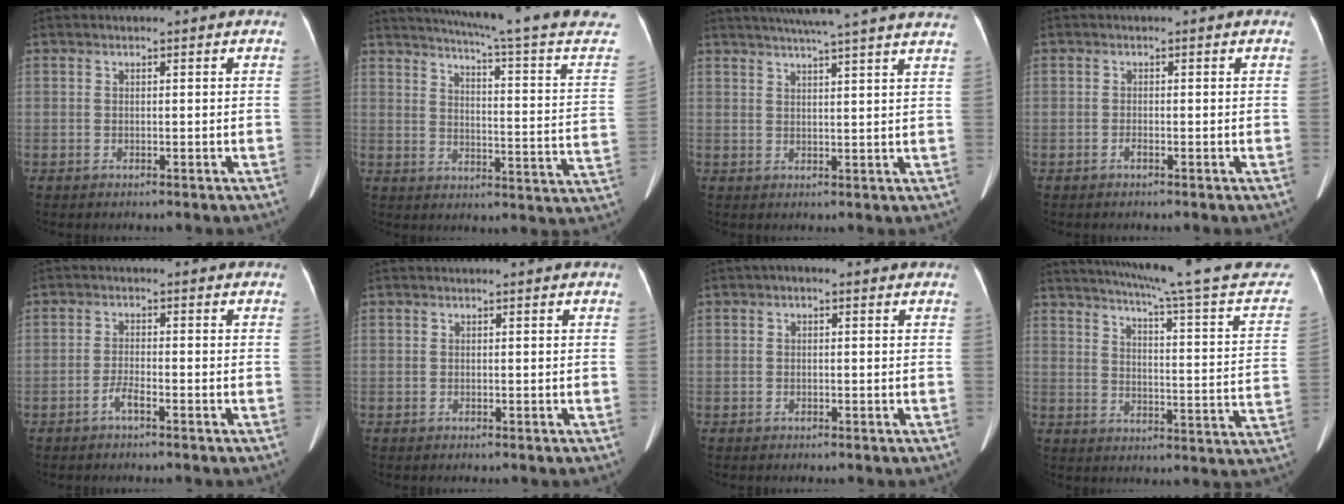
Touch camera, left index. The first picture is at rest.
{"total": 22.1, "force": [19.2, -1.9, 10.9], "torque": [-0.171, -0.075, 0.230]}
{"total": 15.8, "force": [13.8, -1.0, 7.7], "torque": [-0.129, 0.005, 0.171]}
{"total": 0.6, "force": [-0.5, 0.0, 0.3], "torque": [-0.009, -0.001, -0.010]}
{"total": 2.2, "force": [-1.6, 0.2, 1.5], "torque": [-0.034, -0.001, -0.033]}
{"total": 0.0}
{"total": 0.9, "force": [0.1, 0.6, 0.7], "torque": [-0.009, 0.007, -0.005]}
{"total": 24.6, "force": [21.9, 0.1, 11.2], "torque": [-0.162, -0.059, 0.264]}